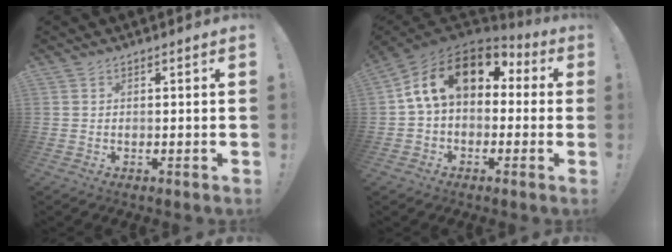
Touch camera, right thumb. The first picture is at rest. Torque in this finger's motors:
{"motor_torque": [2.51, 2.51, 1.11, -0.74, 0.42]}